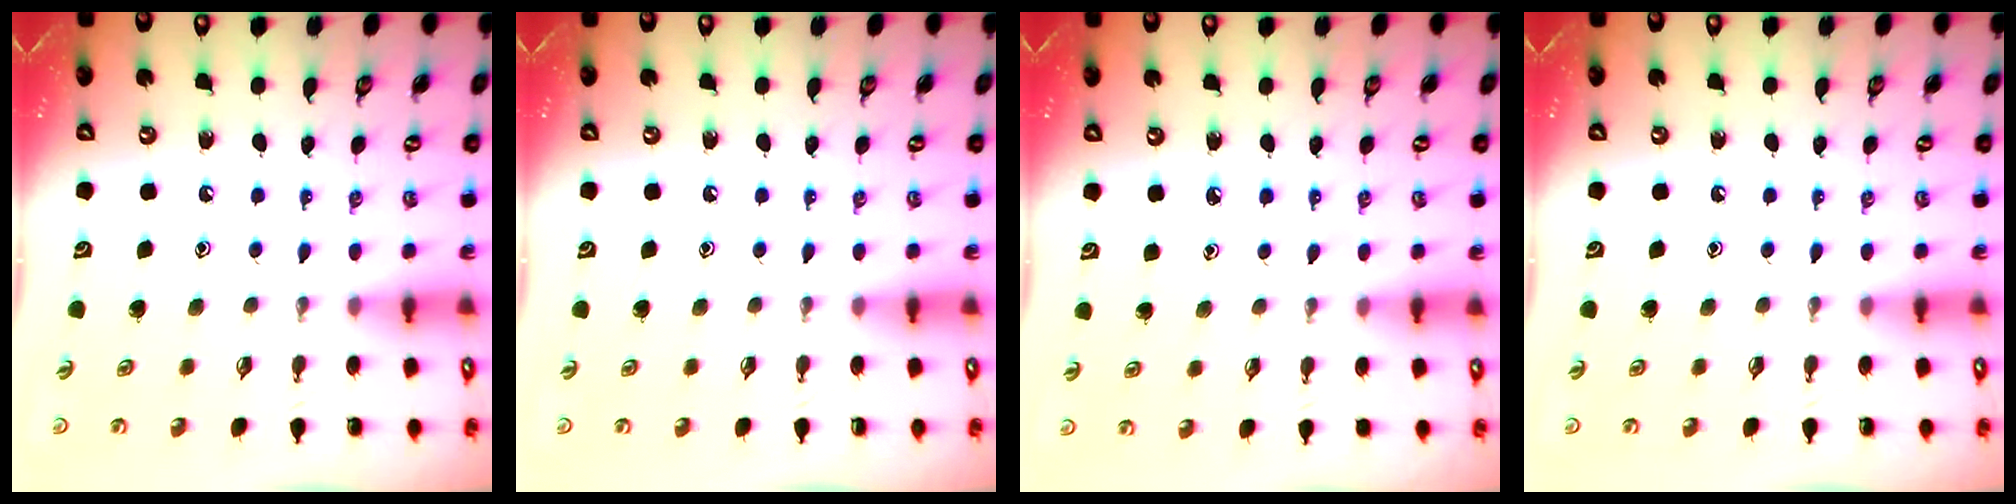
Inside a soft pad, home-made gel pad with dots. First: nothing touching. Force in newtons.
{"total": 0.0}
{"total": 4.3, "press": 4.3, "slide": 0.3}
{"total": 0.0}